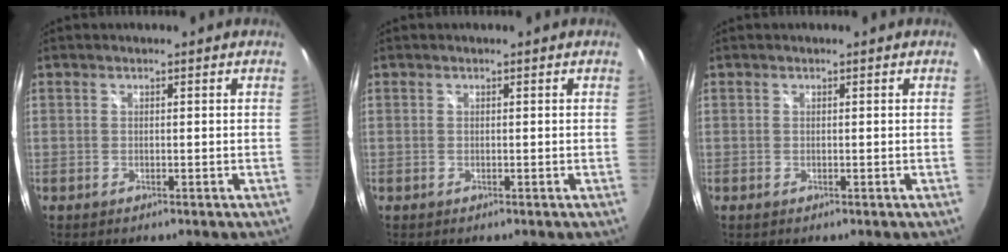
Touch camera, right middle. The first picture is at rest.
{"total": 0.0}
{"total": 0.0}